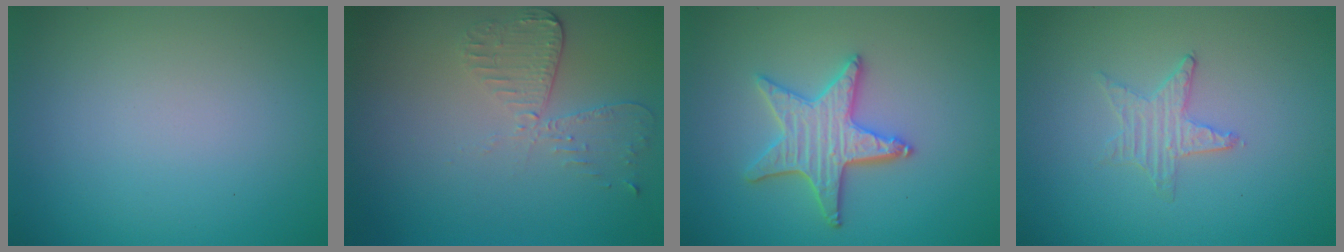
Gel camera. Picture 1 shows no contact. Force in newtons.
{"total": 2.9, "press": 2.6, "slide": 1.3}
{"total": 3.8, "press": 3.6, "slide": 1.3}
{"total": 0.9, "press": 0.9, "slide": 0.2}